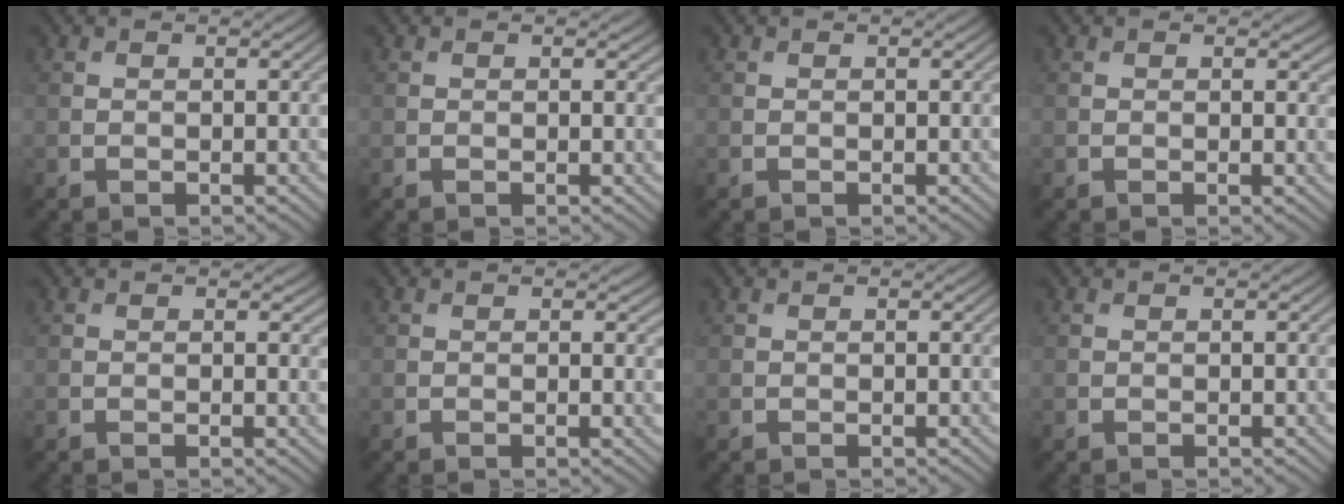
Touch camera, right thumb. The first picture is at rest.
{"total": 0.7, "force": [0.2, 0.3, 0.5], "torque": [-0.006, -0.002, 0.002]}
{"total": 0.0}
{"total": 1.4, "force": [0.3, 0.7, 1.2], "torque": [-0.016, -0.004, 0.004]}
{"total": 1.1, "force": [0.3, 0.5, 0.9], "torque": [-0.013, -0.003, 0.003]}
{"total": 1.3, "force": [0.2, 0.6, 1.1], "torque": [-0.017, -0.004, 0.002]}
{"total": 0.0}
{"total": 0.0}